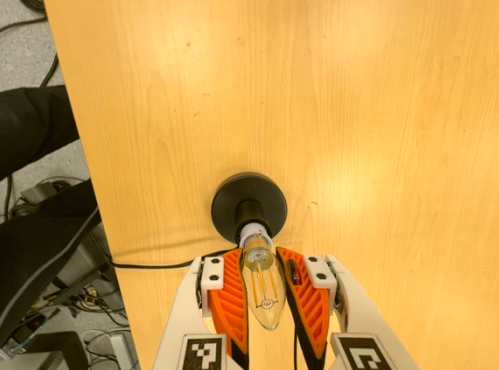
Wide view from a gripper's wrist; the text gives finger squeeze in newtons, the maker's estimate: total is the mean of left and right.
{"total": 20.3, "left": 18.9, "right": 21.6}